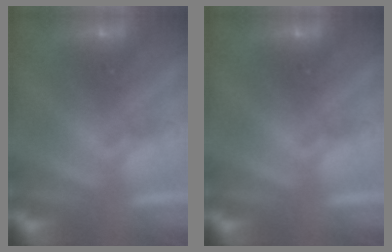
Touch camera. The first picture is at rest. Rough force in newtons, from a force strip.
{"total": 0.0}